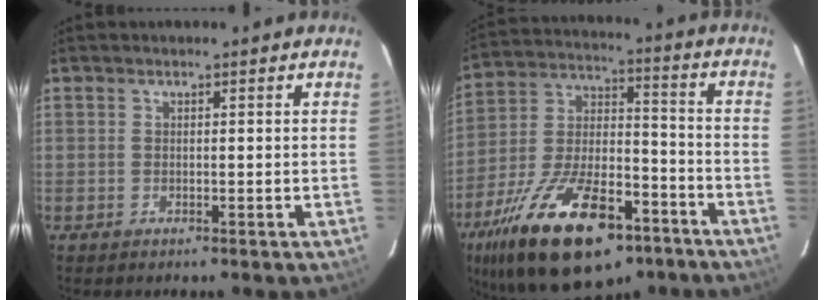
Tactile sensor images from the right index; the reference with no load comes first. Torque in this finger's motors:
{"motor_torque": [1.49, -0.65, 1.05, 0.21]}